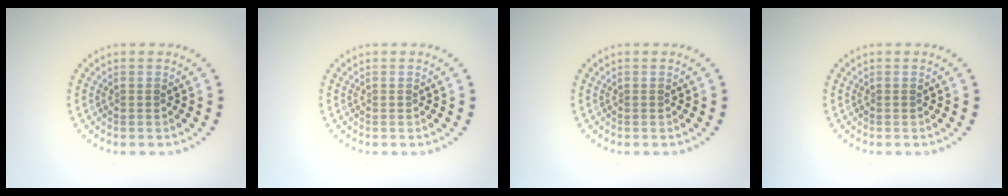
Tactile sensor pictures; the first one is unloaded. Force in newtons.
{"total": 0.0}
{"total": 0.0}
{"total": 0.0}